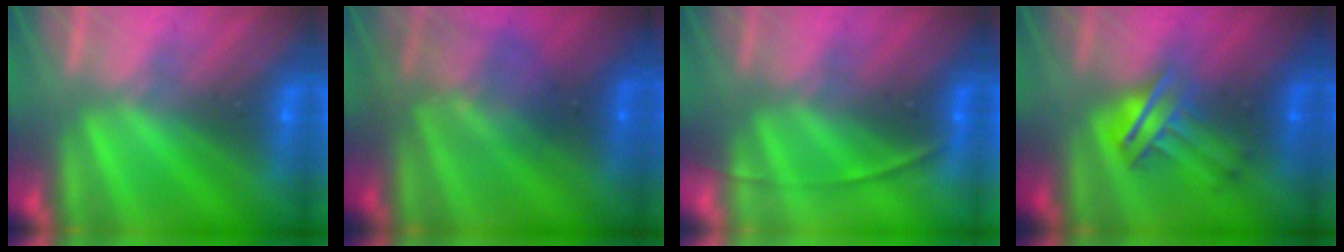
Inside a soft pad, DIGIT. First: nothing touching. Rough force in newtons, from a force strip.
{"total": 2.3}
{"total": 1.8}
{"total": 3.3}